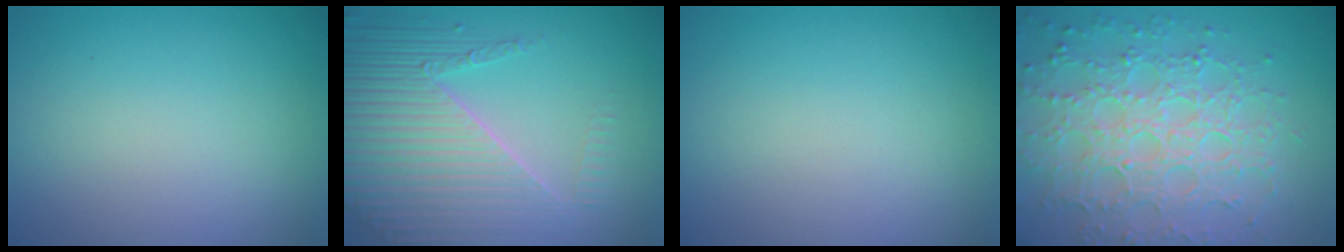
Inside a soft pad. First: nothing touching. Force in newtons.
{"total": 7.8, "press": 5.6, "slide": 5.4}
{"total": 0.0}
{"total": 8.0, "press": 5.7, "slide": 5.6}